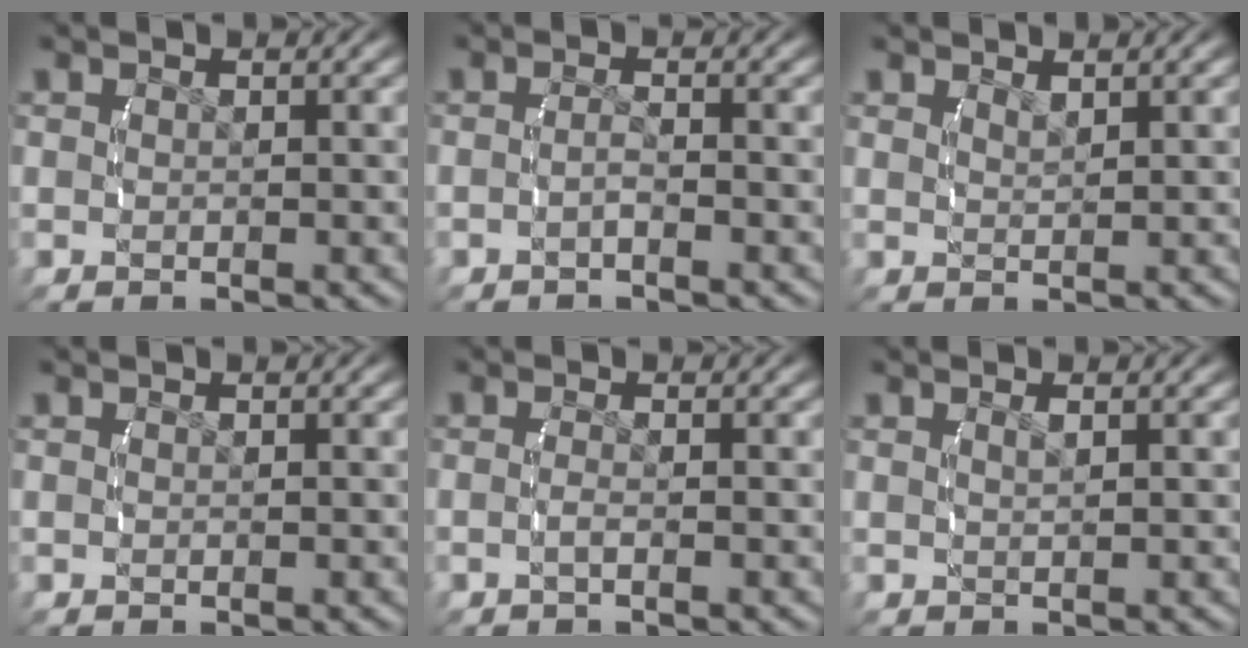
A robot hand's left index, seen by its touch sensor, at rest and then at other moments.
{"total": 1.3, "force": [-1.0, 0.0, 0.9], "torque": [-0.024, -0.003, -0.019]}
{"total": 1.3, "force": [1.1, -0.7, 0.1], "torque": [0.003, -0.006, 0.027]}
{"total": 0.0}
{"total": 1.2, "force": [-0.8, -0.3, 0.8], "torque": [-0.024, -0.006, -0.013]}
{"total": 0.8, "force": [0.3, -0.5, 0.5], "torque": [-0.009, -0.004, 0.011]}